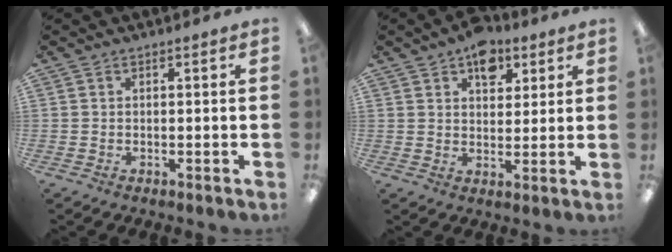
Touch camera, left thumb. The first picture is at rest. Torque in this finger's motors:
{"motor_torque": [0.81, 0.63, 0.72, -0.22, 0.04]}